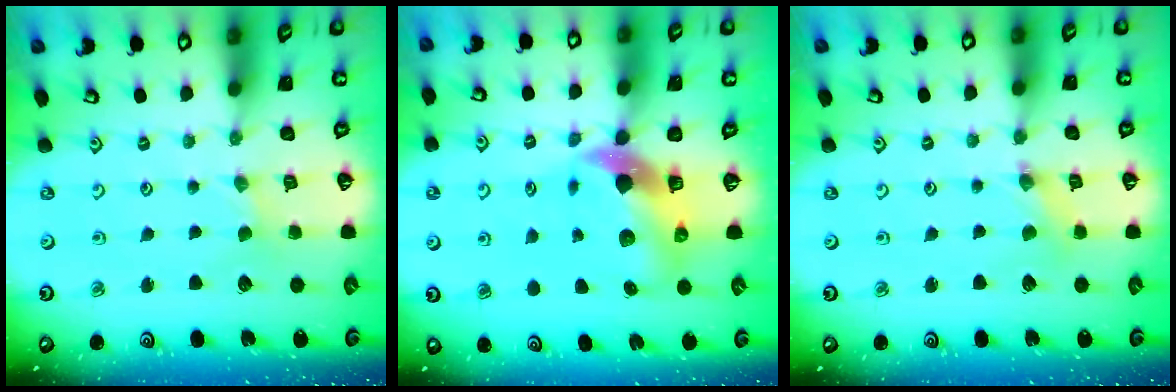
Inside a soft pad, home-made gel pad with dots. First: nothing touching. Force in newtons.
{"total": 10.5, "press": 10.4, "slide": 1.4}
{"total": 1.1, "press": 1.1, "slide": 0.2}